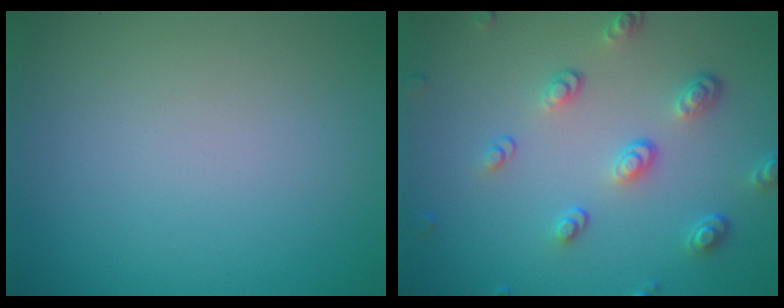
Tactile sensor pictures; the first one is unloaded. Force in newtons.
{"total": 3.6, "press": 2.7, "slide": 2.4}